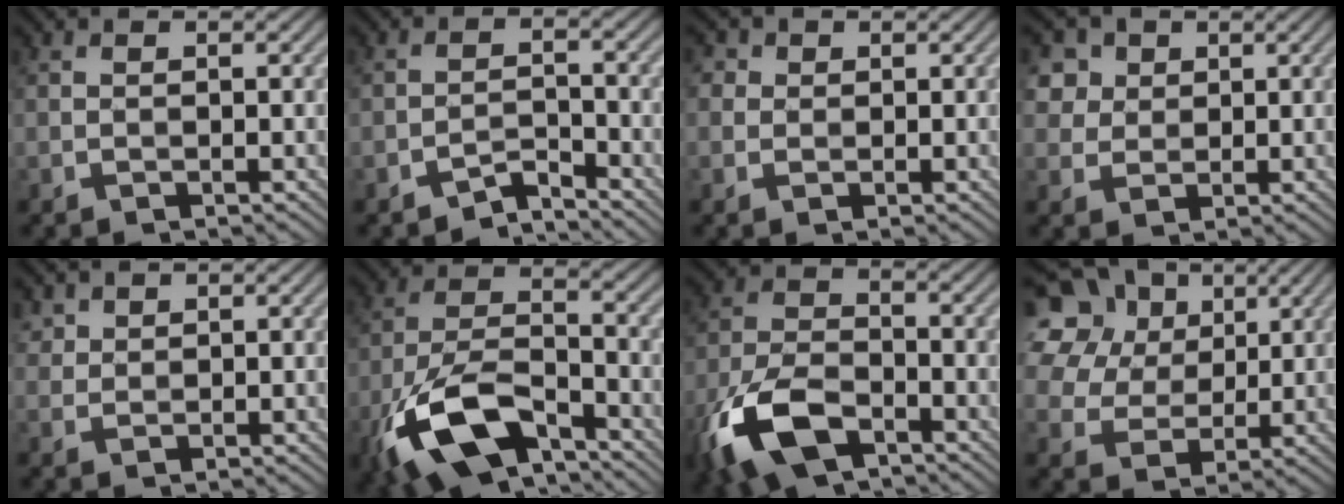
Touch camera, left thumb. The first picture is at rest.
{"total": 2.7, "force": [-2.6, 0.3, 0.6], "torque": [-0.010, 0.010, -0.055]}
{"total": 2.2, "force": [0.9, 2.0, 0.5], "torque": [-0.025, 0.005, 0.007]}
{"total": 4.9, "force": [2.6, 3.9, 1.4], "torque": [-0.062, -0.001, 0.052]}
{"total": 2.0, "force": [1.6, 1.2, 0.2], "torque": [-0.010, 0.003, 0.036]}
{"total": 13.1, "force": [-7.8, 5.5, 8.9], "torque": [-0.197, -0.010, -0.167]}
{"total": 11.3, "force": [-6.5, 5.3, 7.6], "torque": [-0.181, -0.015, -0.140]}
{"total": 18.2, "force": [9.0, 13.3, 8.7], "torque": [-0.254, 0.055, 0.197]}